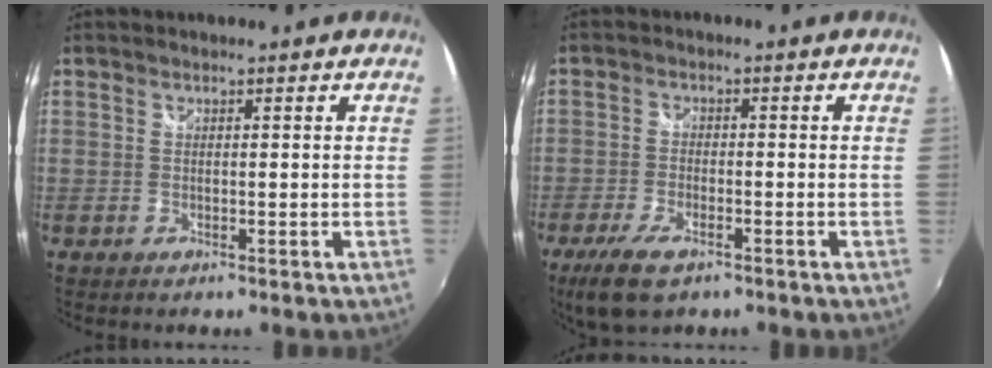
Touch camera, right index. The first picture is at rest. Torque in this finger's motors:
{"motor_torque": [0.50, -0.41, 0.09, 0.02]}